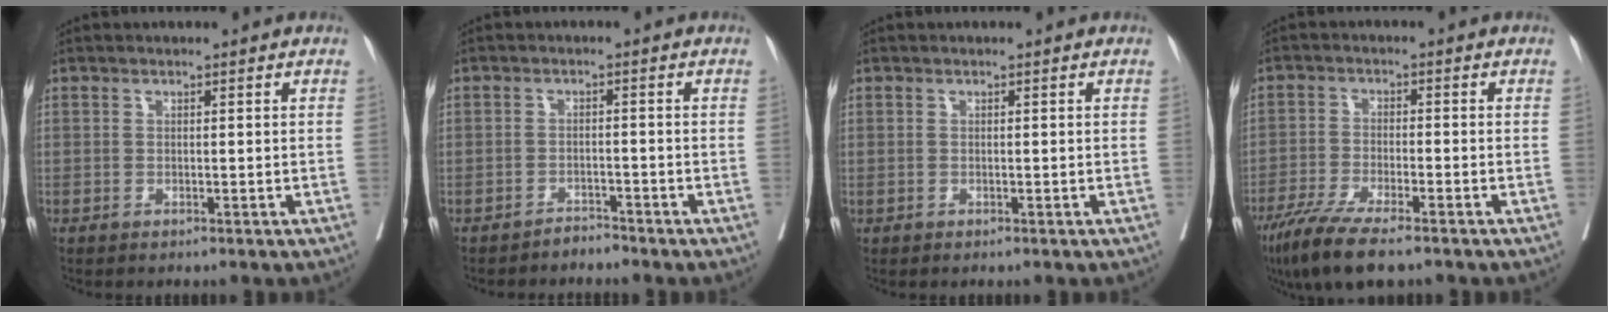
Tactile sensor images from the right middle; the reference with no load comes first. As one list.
[{"total": 1.7, "force": [-1.6, 0.2, -0.3], "torque": [0.003, -0.004, -0.027]}, {"total": 0.0}, {"total": 9.7, "force": [-7.1, 1.3, 6.4], "torque": [-0.114, -0.024, -0.121]}]